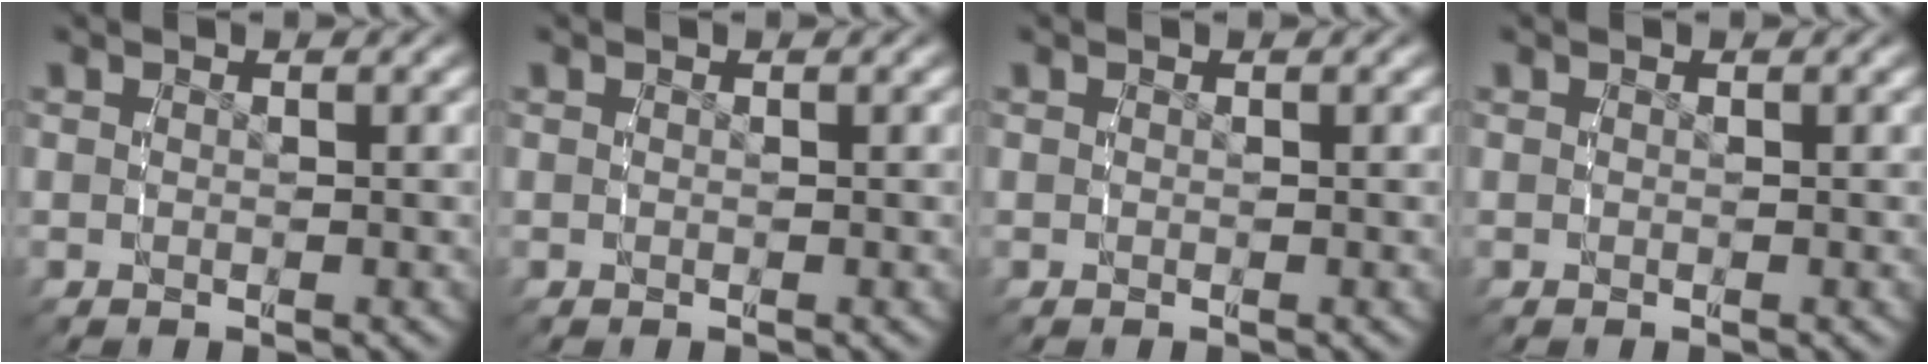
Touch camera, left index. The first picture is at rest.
{"total": 0.0}
{"total": 0.0}
{"total": 0.0}